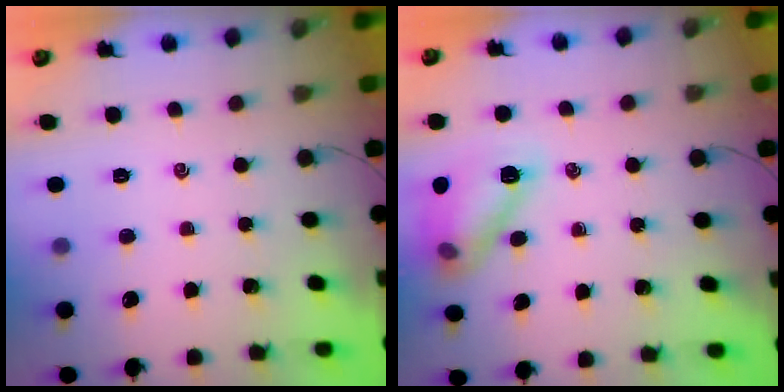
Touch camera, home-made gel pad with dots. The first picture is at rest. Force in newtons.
{"total": 12.8, "press": 12.8, "slide": 0.2}